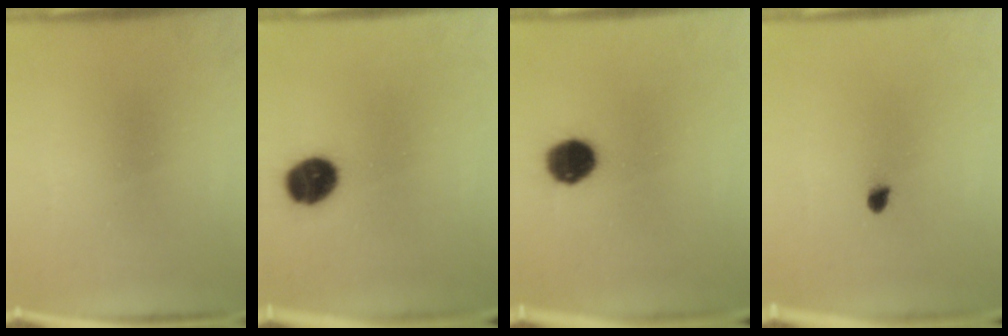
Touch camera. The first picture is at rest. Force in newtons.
{"total": 9.4}
{"total": 9.1}
{"total": 1.8}